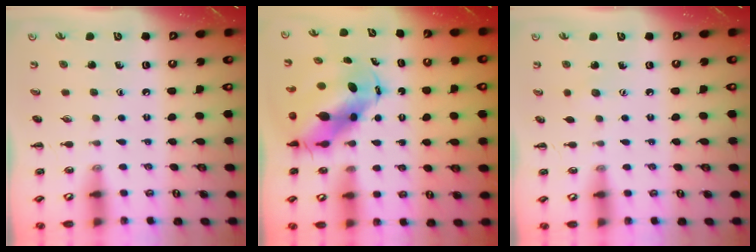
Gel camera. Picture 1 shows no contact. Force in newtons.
{"total": 9.0, "press": 8.7, "slide": 2.4}
{"total": 3.9, "press": 3.8, "slide": 0.9}